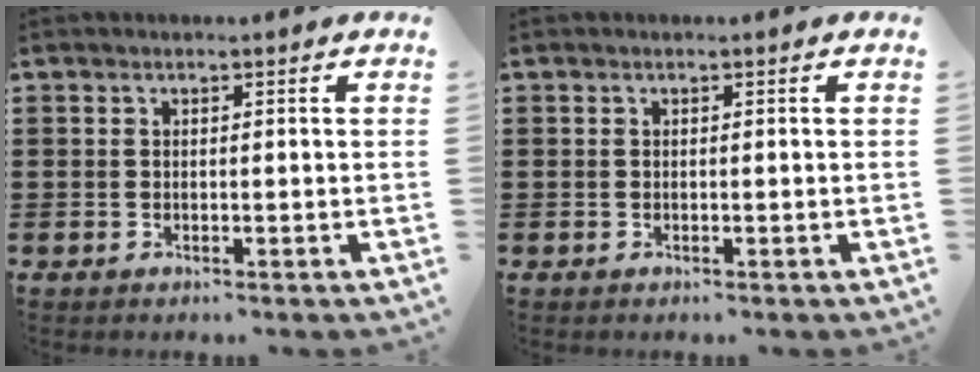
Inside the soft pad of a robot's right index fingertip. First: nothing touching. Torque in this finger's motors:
{"motor_torque": [0.17, 0.15, 0.00, 0.00]}